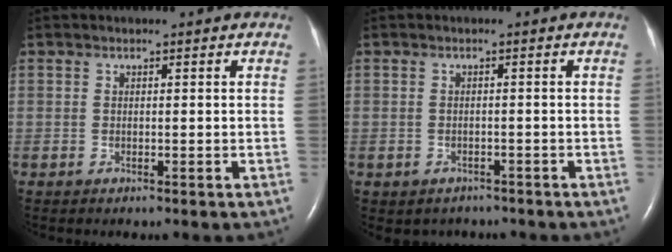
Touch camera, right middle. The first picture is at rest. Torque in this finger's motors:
{"motor_torque": [0.94, -1.20, 0.08, 0.04]}